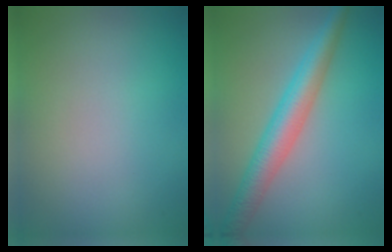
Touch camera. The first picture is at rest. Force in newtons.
{"total": 5.1, "press": 5.1, "slide": 0.1}